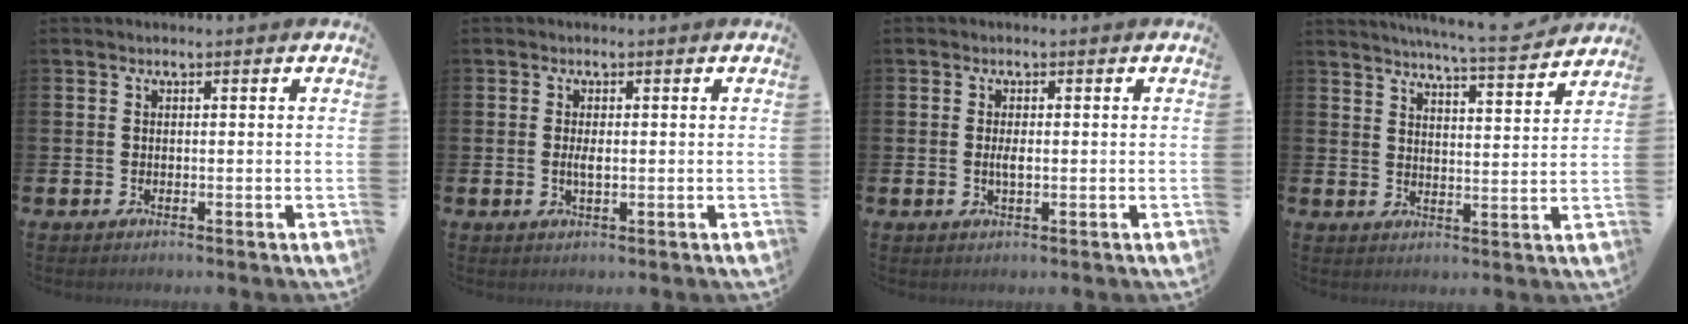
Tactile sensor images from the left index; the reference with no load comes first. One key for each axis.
{"total": 1.7, "fx": 0.0, "fy": 0.6, "fz": 1.6, "tx": -0.024, "ty": -0.001, "tz": -0.003}
{"total": 1.7, "fx": 0.0, "fy": 0.6, "fz": 1.6, "tx": -0.024, "ty": 0.000, "tz": -0.003}
{"total": 6.7, "fx": 6.4, "fy": -0.3, "fz": 1.8, "tx": -0.042, "ty": -0.043, "tz": 0.112}